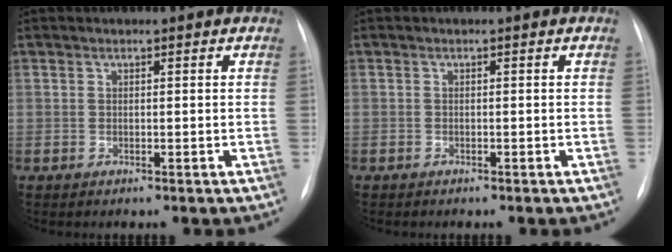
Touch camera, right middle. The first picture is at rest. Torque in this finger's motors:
{"motor_torque": [-0.25, -0.36, -0.62, -0.21]}